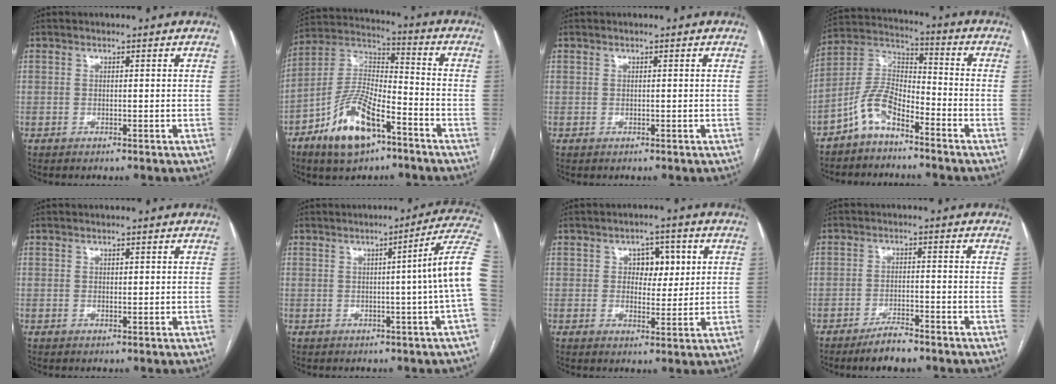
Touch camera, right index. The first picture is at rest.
{"total": 13.6, "force": [-7.6, 4.9, 10.1], "torque": [-0.207, 0.008, -0.138]}
{"total": 0.0}
{"total": 8.3, "force": [-5.6, 3.3, 5.1], "torque": [-0.112, 0.027, -0.115]}
{"total": 0.6, "force": [0.2, 0.3, 0.4], "torque": [-0.006, -0.001, 0.004]}
{"total": 9.6, "force": [0.0, -2.1, 9.3], "torque": [-0.101, 0.012, -0.007]}
{"total": 5.8, "force": [1.6, 3.5, 4.3], "torque": [-0.051, 0.014, 0.025]}
{"total": 4.7, "force": [-3.8, 1.0, 2.6], "torque": [-0.050, -0.002, -0.067]}